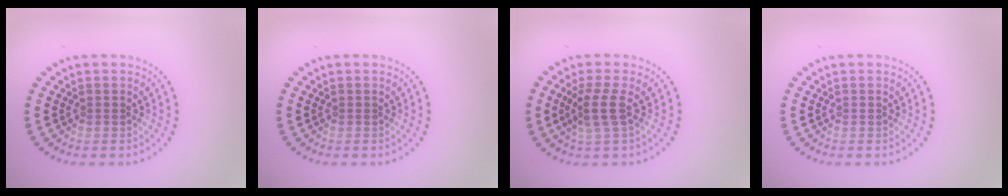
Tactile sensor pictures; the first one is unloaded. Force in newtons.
{"total": 0.0}
{"total": 2.5, "press": 2.0, "slide": 1.5}
{"total": 0.0}